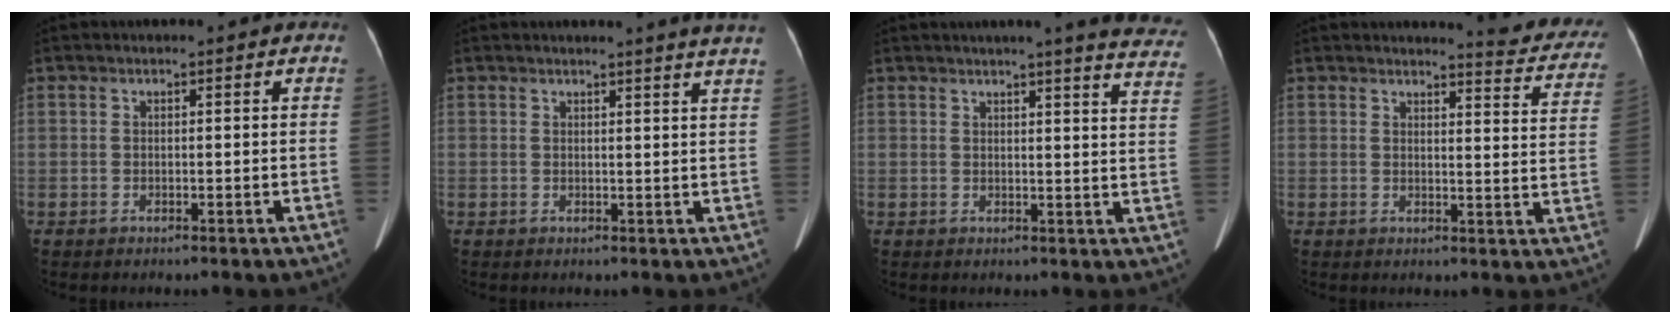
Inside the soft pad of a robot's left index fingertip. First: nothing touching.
{"total": 5.5, "force": [5.0, -1.1, 2.2], "torque": [-0.024, -0.014, 0.036]}
{"total": 14.4, "force": [13.1, 0.0, 6.1], "torque": [-0.061, -0.059, 0.128]}
{"total": 10.2, "force": [9.9, 1.1, 2.3], "torque": [-0.009, -0.052, 0.086]}